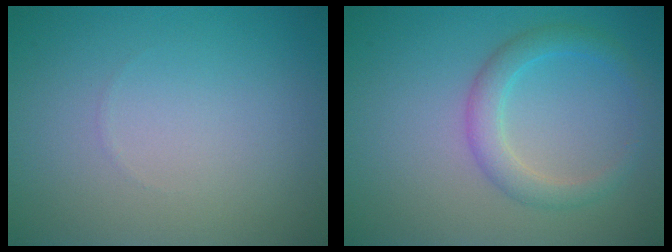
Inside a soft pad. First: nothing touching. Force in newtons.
{"total": 2.8, "press": 2.8, "slide": 0.0}